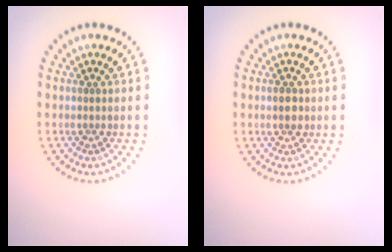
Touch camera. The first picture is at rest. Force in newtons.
{"total": 1.3, "press": 1.3, "slide": 0.1}